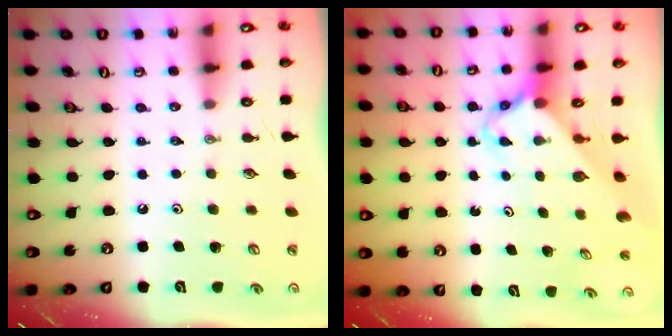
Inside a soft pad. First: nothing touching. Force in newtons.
{"total": 2.7, "press": 2.7, "slide": 0.2}